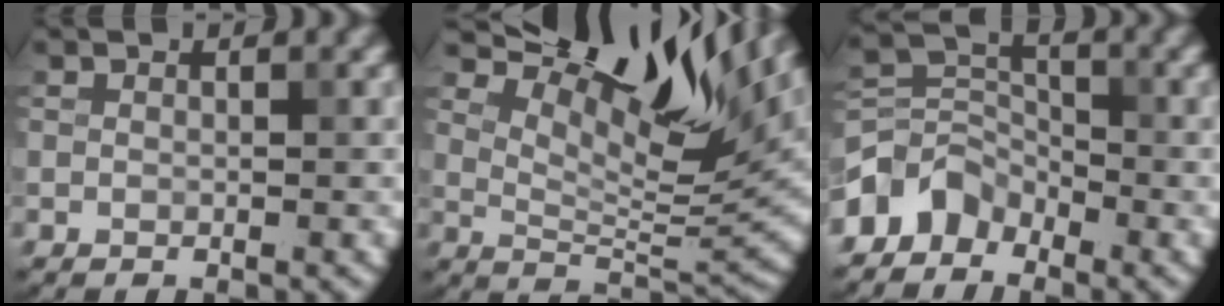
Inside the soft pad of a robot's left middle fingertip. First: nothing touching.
{"total": 11.1, "force": [7.4, 3.4, 7.5], "torque": [-0.118, 0.008, 0.131]}
{"total": 3.2, "force": [-2.4, 2.0, 0.6], "torque": [-0.008, 0.009, -0.057]}